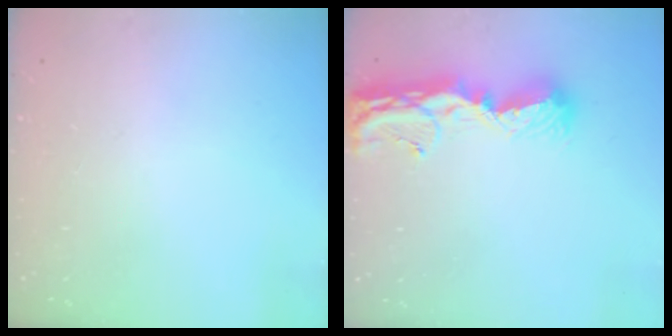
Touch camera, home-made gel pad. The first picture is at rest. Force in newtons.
{"total": 12.3, "press": 12.3, "slide": 1.3}